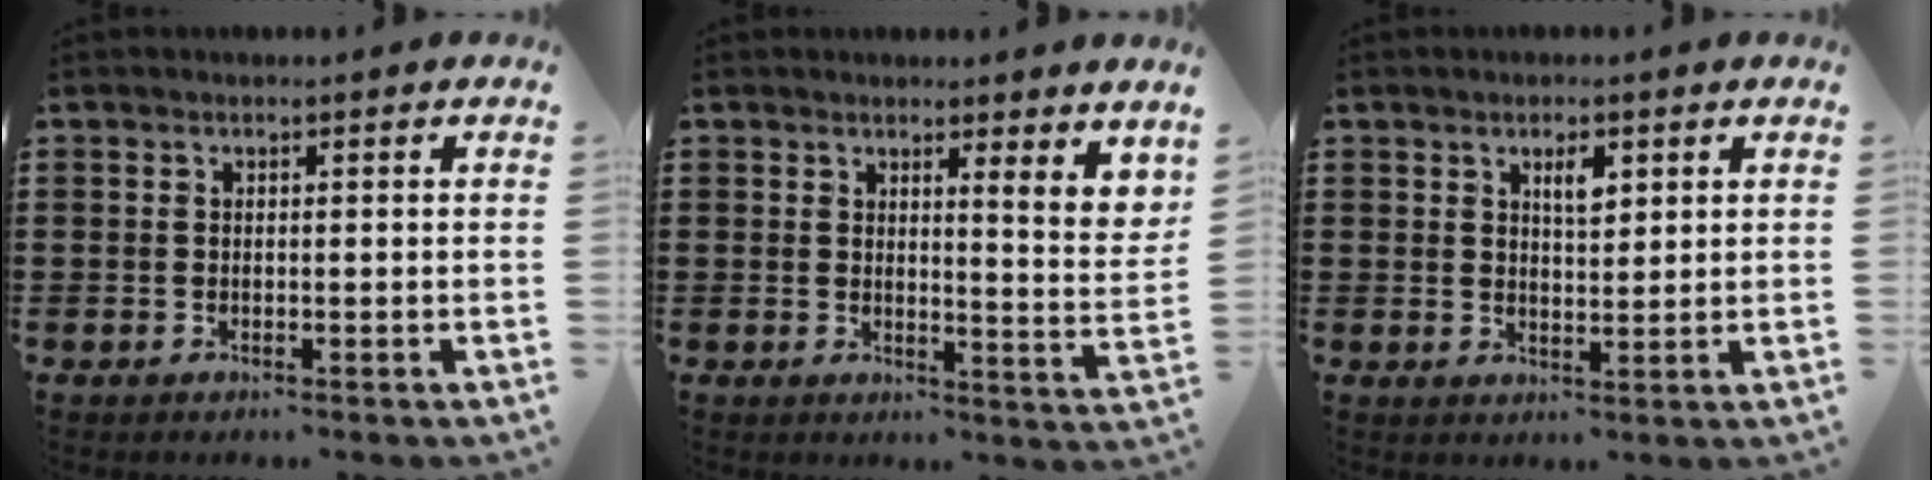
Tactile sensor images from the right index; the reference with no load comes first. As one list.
[{"total": 3.4, "force": [2.6, -0.1, 2.1], "torque": [-0.038, -0.018, 0.040]}, {"total": 3.0, "force": [1.6, 1.1, 2.2], "torque": [-0.033, -0.001, 0.024]}]